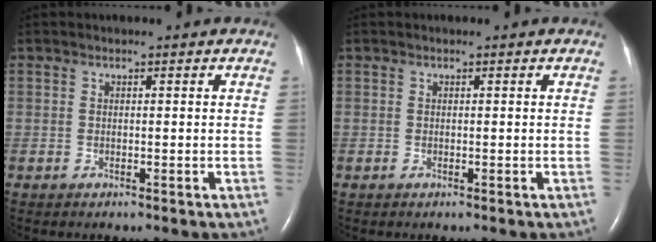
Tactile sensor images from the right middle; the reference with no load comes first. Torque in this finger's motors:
{"motor_torque": [-0.05, 0.08, 0.00, 0.00]}